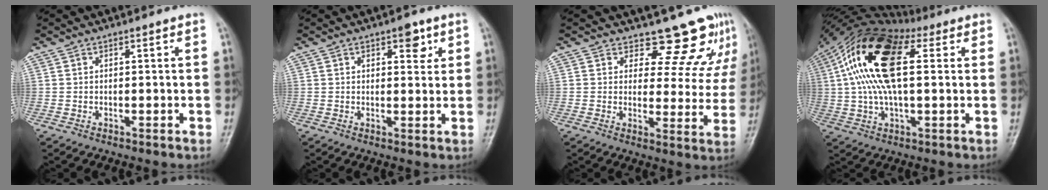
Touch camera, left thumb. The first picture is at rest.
{"total": 4.8, "force": [2.7, 2.0, 3.4], "torque": [-0.029, -0.014, 0.037]}
{"total": 12.2, "force": [10.7, 5.2, 3.0], "torque": [0.013, -0.075, 0.114]}
{"total": 18.8, "force": [4.3, 8.9, 15.9], "torque": [-0.316, 0.031, 0.067]}